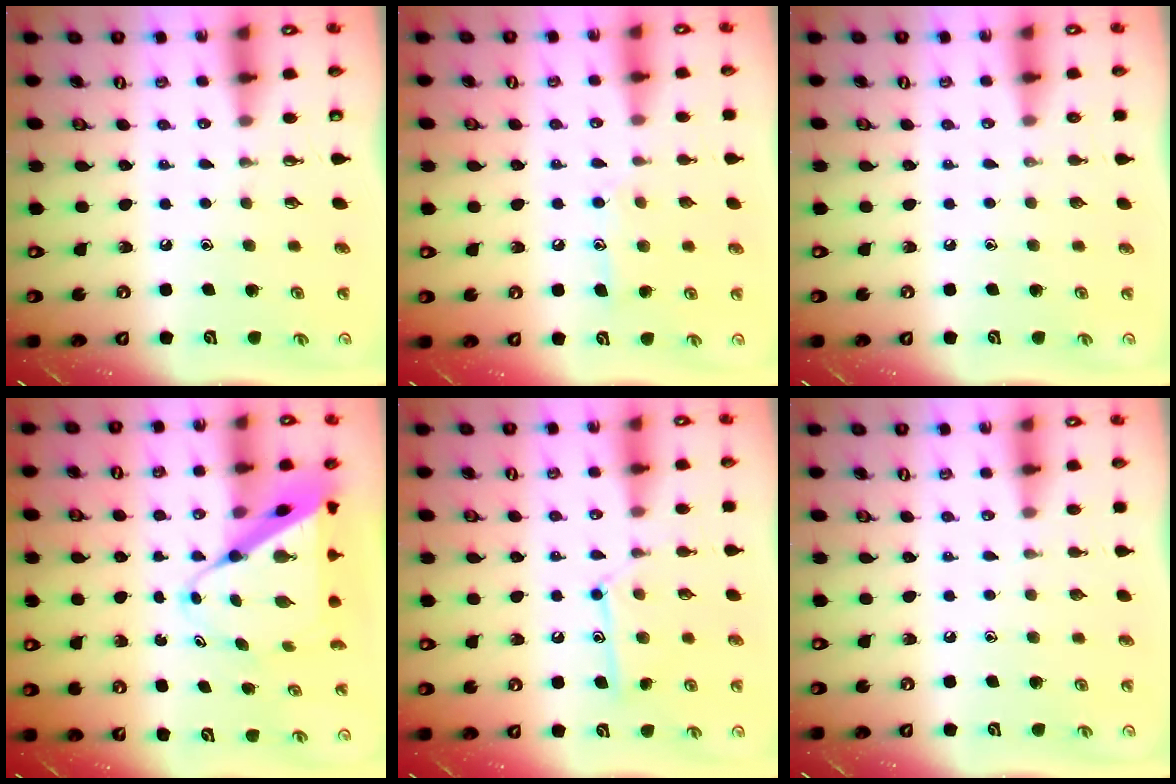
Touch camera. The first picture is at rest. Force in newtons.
{"total": 9.2, "press": 9.2, "slide": 0.6}
{"total": 0.0}
{"total": 10.6, "press": 10.6, "slide": 0.8}
{"total": 11.2, "press": 11.2, "slide": 0.8}
{"total": 0.0}